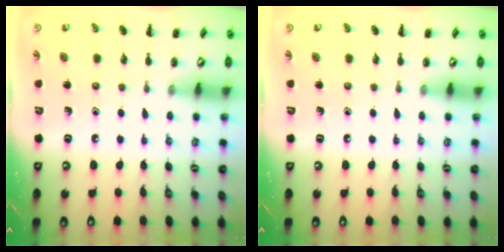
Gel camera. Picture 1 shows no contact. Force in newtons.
{"total": 0.0}